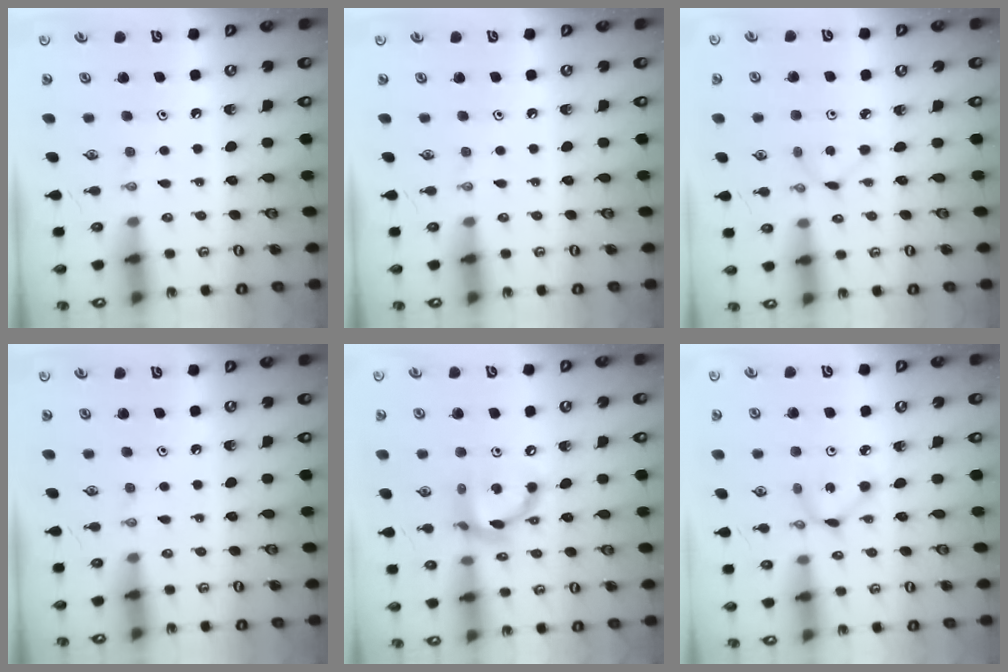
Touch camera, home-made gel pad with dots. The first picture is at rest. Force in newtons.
{"total": 0.0}
{"total": 1.6, "press": 1.6, "slide": 0.2}
{"total": 0.0}
{"total": 12.6, "press": 12.6, "slide": 0.8}
{"total": 2.3, "press": 2.3, "slide": 0.1}